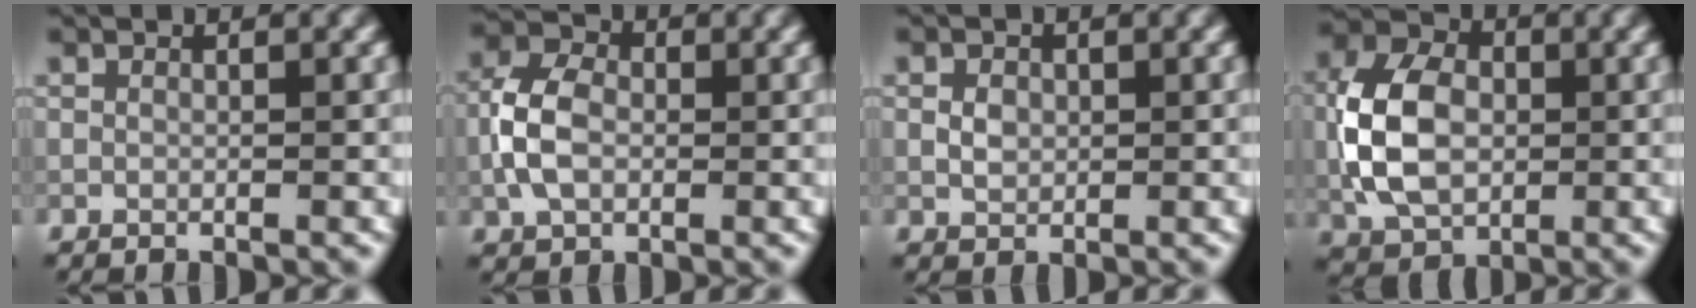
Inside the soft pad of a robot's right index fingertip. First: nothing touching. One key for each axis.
{"total": 4.9, "fx": -0.6, "fy": 3.4, "fz": 3.5, "tx": -0.076, "ty": 0.005, "tz": -0.017}
{"total": 1.6, "fx": 0.1, "fy": 1.3, "fz": 1.0, "tx": -0.018, "ty": -0.001, "tz": 0.000}
{"total": 7.9, "fx": -0.4, "fy": 5.6, "fz": 5.6, "tx": -0.122, "ty": 0.008, "tz": -0.018}